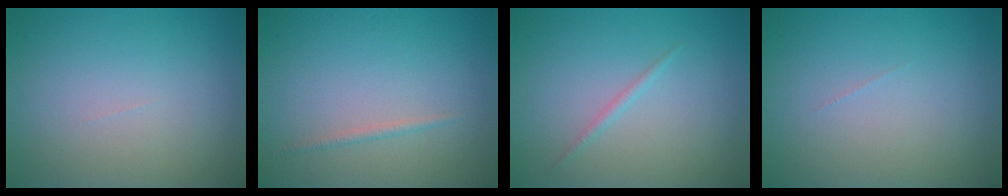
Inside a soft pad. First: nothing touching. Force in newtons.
{"total": 0.7, "press": 0.7, "slide": 0.0}
{"total": 0.7, "press": 0.7, "slide": 0.1}
{"total": 0.0}